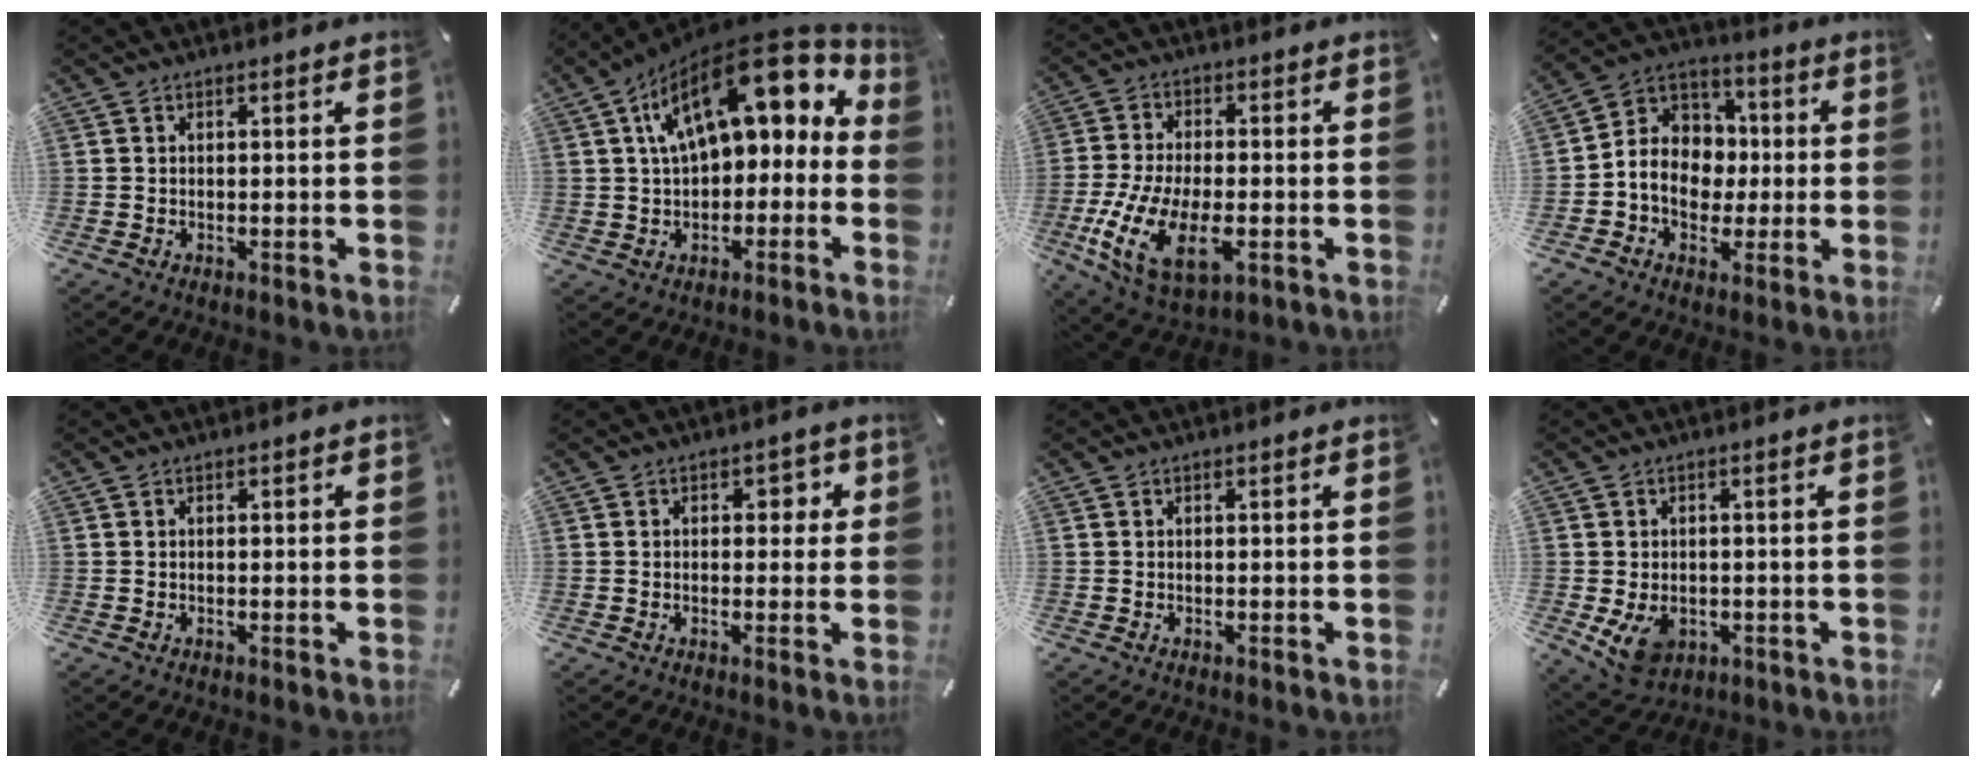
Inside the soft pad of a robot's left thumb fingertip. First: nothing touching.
{"total": 18.3, "force": [8.2, 9.3, 13.5], "torque": [-0.218, -0.045, 0.142]}
{"total": 14.8, "force": [-4.6, 7.8, 11.8], "torque": [-0.252, -0.001, -0.077]}
{"total": 10.6, "force": [-1.6, 9.7, 4.0], "torque": [-0.089, 0.008, -0.028]}
{"total": 0.0}
{"total": 2.9, "force": [0.3, 2.2, 1.9], "torque": [-0.020, 0.000, -0.005]}
{"total": 0.0}
{"total": 6.7, "force": [-1.5, 5.1, 4.0], "torque": [-0.073, 0.001, -0.024]}